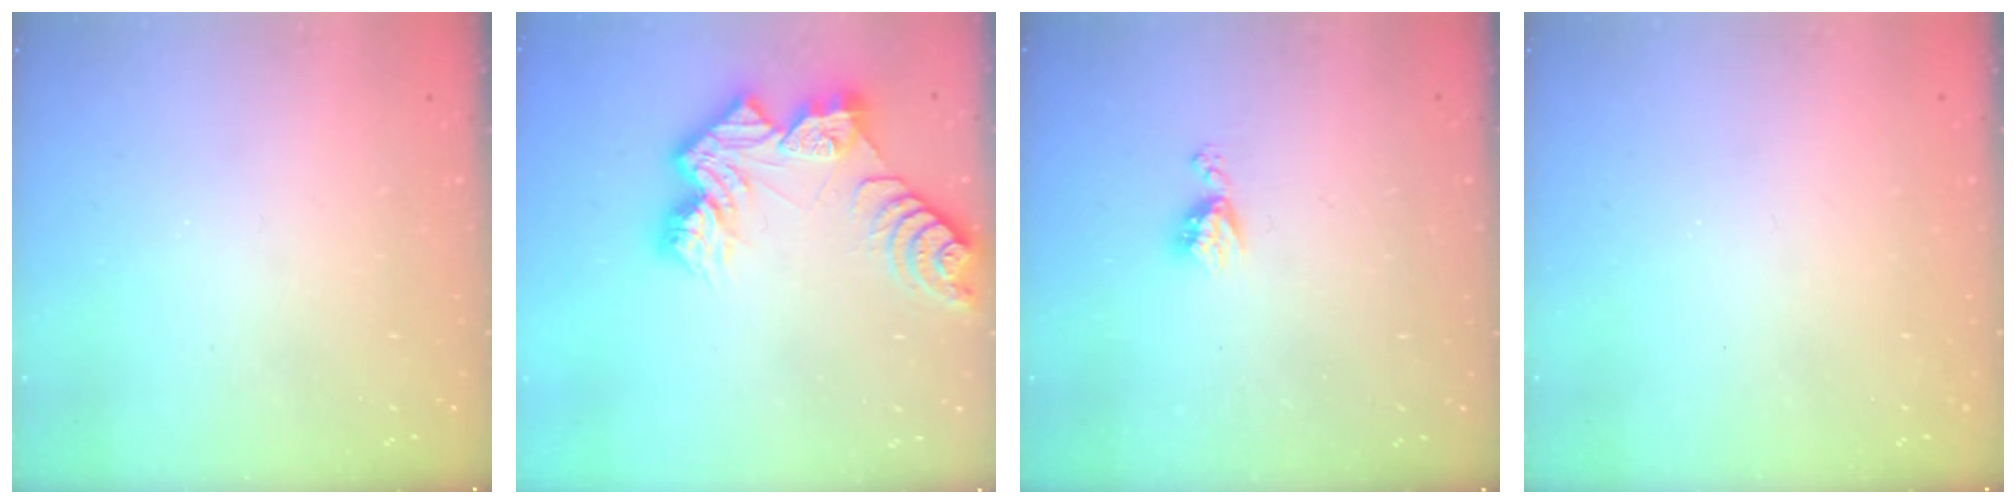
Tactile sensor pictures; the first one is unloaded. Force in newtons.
{"total": 12.9, "press": 12.9, "slide": 1.1}
{"total": 5.5, "press": 5.5, "slide": 0.7}
{"total": 0.0}